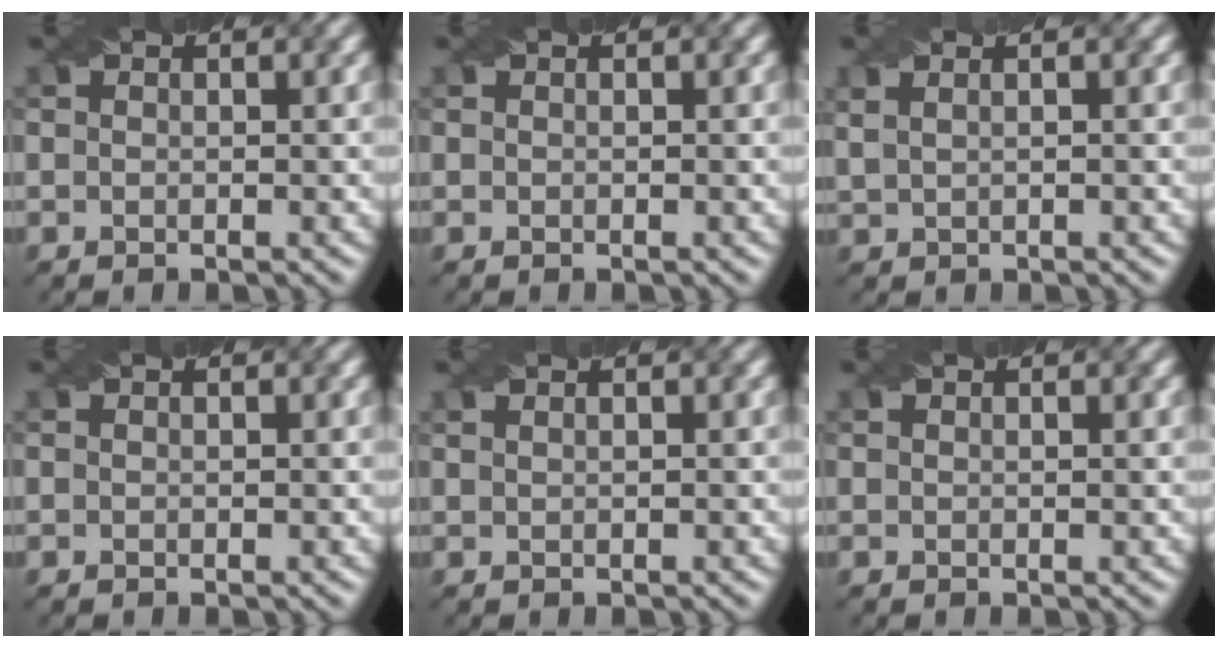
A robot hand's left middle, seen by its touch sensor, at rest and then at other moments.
{"total": 0.0}
{"total": 3.0, "force": [1.7, 1.6, 2.0], "torque": [-0.029, 0.021, 0.014]}
{"total": 0.0}
{"total": 1.5, "force": [1.0, 0.7, 0.8], "torque": [-0.008, 0.001, 0.001]}
{"total": 0.6, "force": [0.4, 0.1, 0.3], "torque": [-0.008, 0.001, 0.005]}